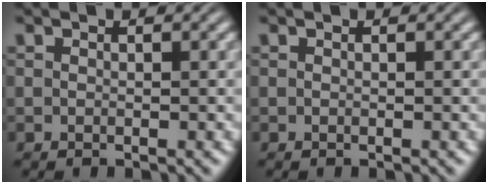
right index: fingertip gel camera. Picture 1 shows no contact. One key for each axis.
{"total": 0.0}